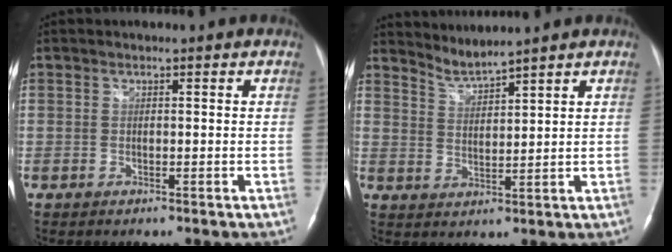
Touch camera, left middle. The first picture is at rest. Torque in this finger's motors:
{"motor_torque": [-0.06, -0.25, -0.11, 0.00]}